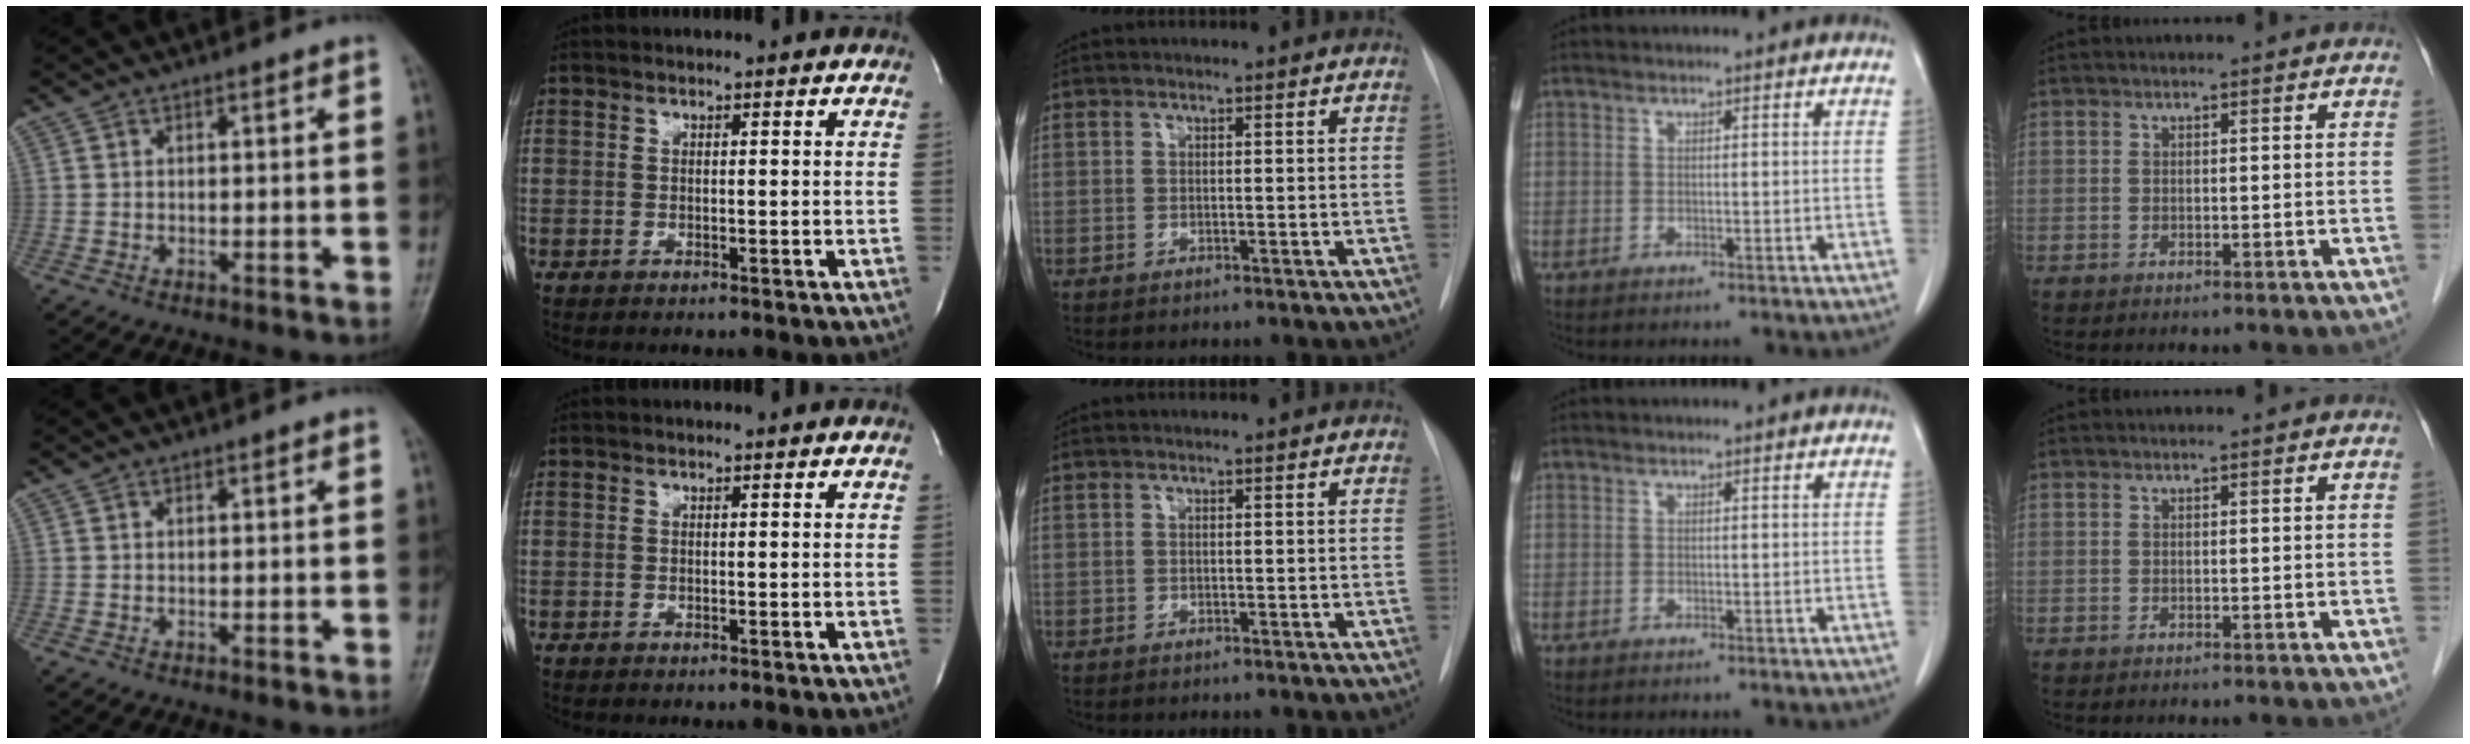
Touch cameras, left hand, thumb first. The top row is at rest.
{}